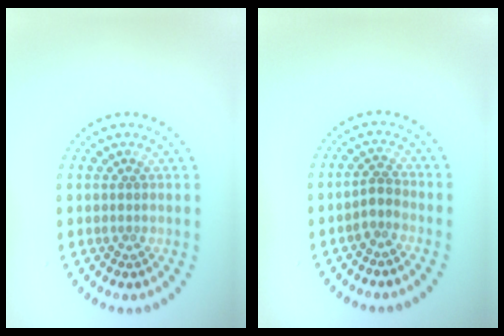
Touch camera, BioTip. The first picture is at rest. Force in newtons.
{"total": 1.1, "press": 0.8, "slide": 0.8}